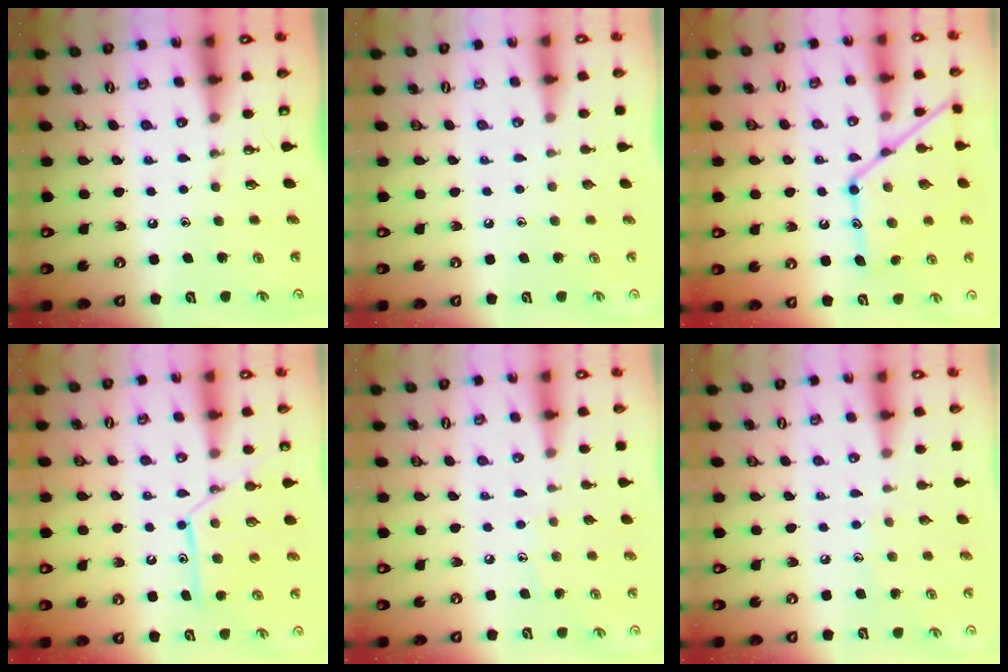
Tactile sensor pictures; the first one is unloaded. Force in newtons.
{"total": 0.0}
{"total": 16.1, "press": 16.0, "slide": 1.2}
{"total": 12.2, "press": 12.2, "slide": 0.9}
{"total": 5.4, "press": 5.4, "slide": 0.5}
{"total": 5.3, "press": 5.3, "slide": 0.6}